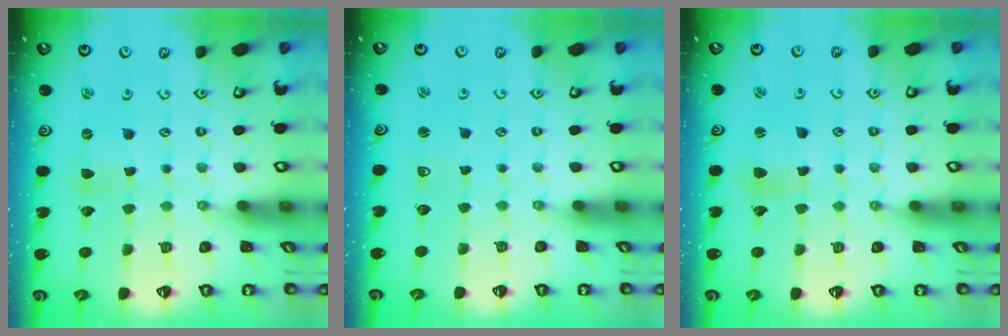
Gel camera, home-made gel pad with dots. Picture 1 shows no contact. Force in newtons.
{"total": 2.2, "press": 2.2, "slide": 0.3}
{"total": 3.7, "press": 3.7, "slide": 0.4}